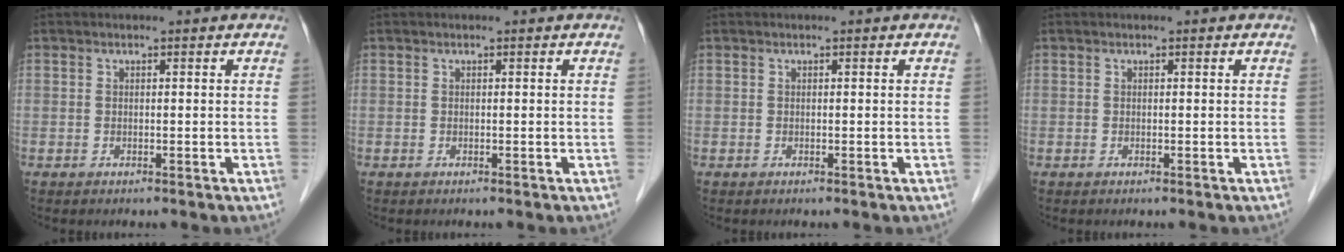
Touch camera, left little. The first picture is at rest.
{"total": 0.0}
{"total": 0.0}
{"total": 0.0}